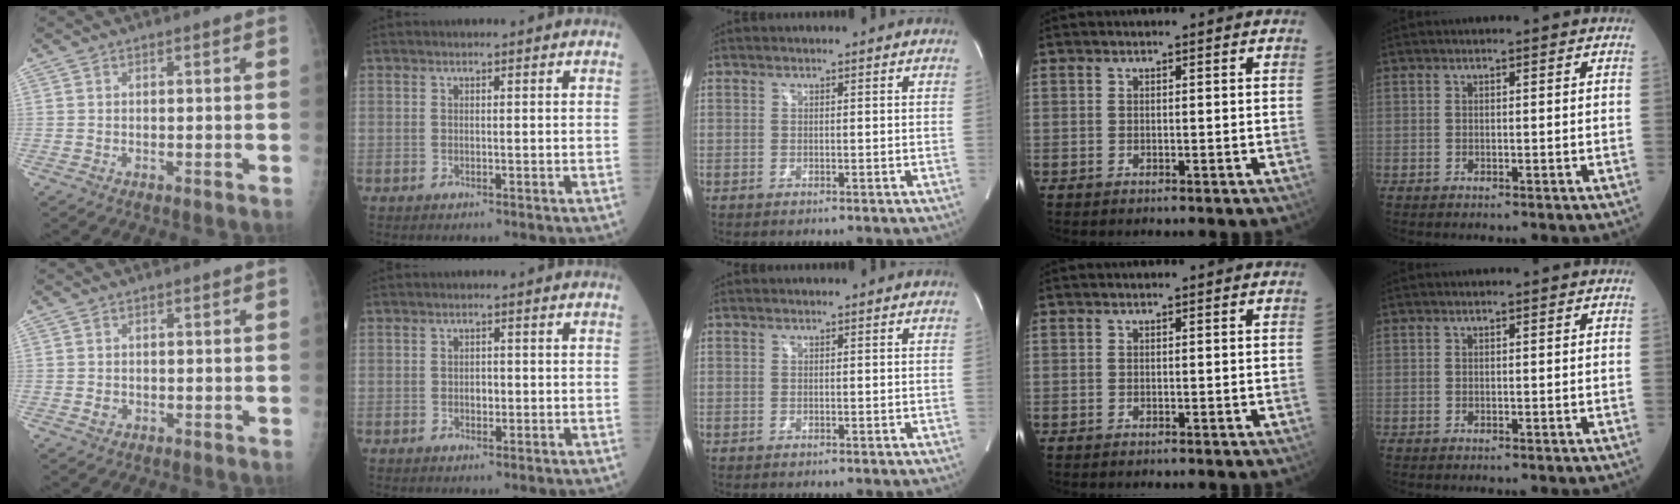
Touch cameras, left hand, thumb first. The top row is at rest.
{"thumb": {"total": 1.0, "force": [-0.1, 0.9, 0.5], "torque": [-0.005, 0.001, 0.001]}, "index": {"total": 1.4, "force": [-0.2, 0.9, 1.0], "torque": [-0.016, 0.002, -0.001]}}